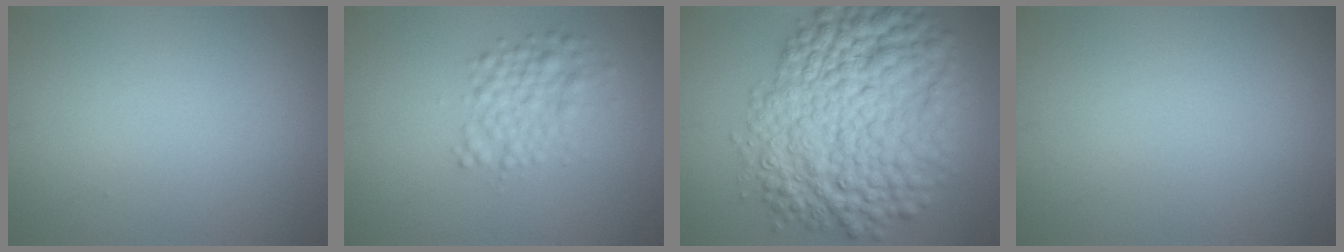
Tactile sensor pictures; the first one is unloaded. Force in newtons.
{"total": 2.9, "press": 2.9, "slide": 0.1}
{"total": 12.3, "press": 12.3, "slide": 0.2}
{"total": 0.0}